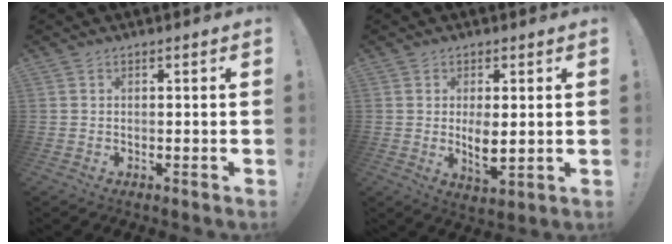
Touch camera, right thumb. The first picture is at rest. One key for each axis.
{"total": 6.1, "fx": 0.7, "fy": 2.7, "fz": 5.5, "tx": -0.081, "ty": -0.020, "tz": 0.010}